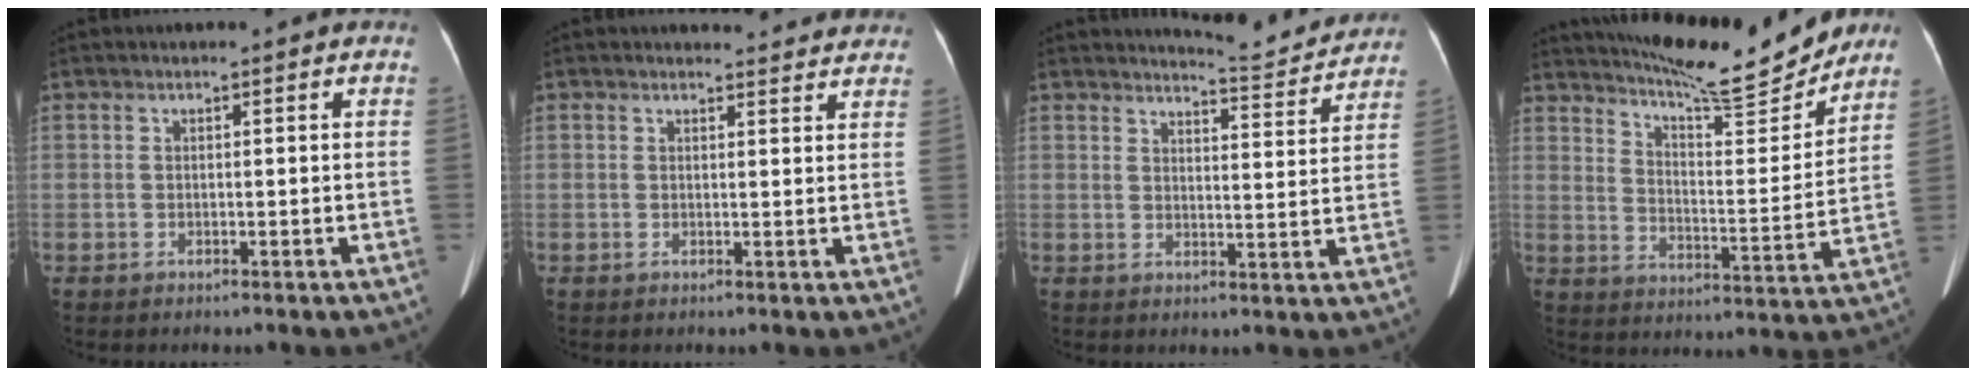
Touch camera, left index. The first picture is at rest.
{"total": 5.8, "force": [5.5, 1.9, 0.2], "torque": [0.014, 0.002, 0.041]}
{"total": 7.5, "force": [7.5, 0.1, 0.2], "torque": [-0.011, -0.017, 0.093]}
{"total": 17.0, "force": [15.6, 1.8, 6.5], "torque": [-0.105, -0.025, 0.224]}